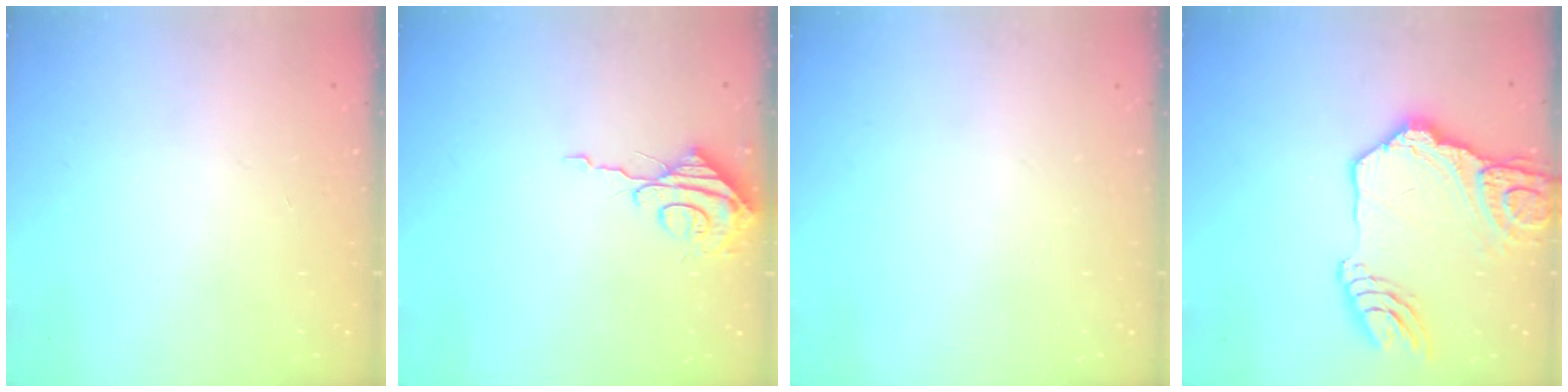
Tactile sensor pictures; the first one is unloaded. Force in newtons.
{"total": 9.1, "press": 9.1, "slide": 0.7}
{"total": 0.0}
{"total": 20.7, "press": 20.6, "slide": 2.1}